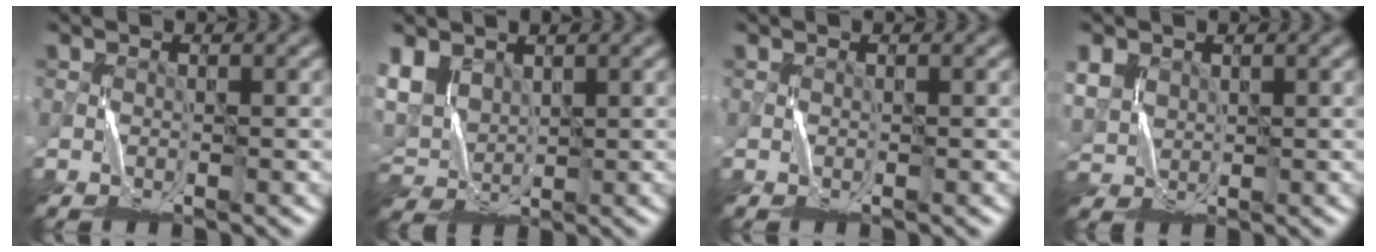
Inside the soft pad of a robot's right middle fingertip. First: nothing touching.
{"total": 4.8, "force": [2.5, 3.2, 2.6], "torque": [-0.070, 0.005, 0.050]}
{"total": 0.0}
{"total": 3.3, "force": [1.4, 2.5, 1.5], "torque": [-0.049, 0.002, 0.028]}